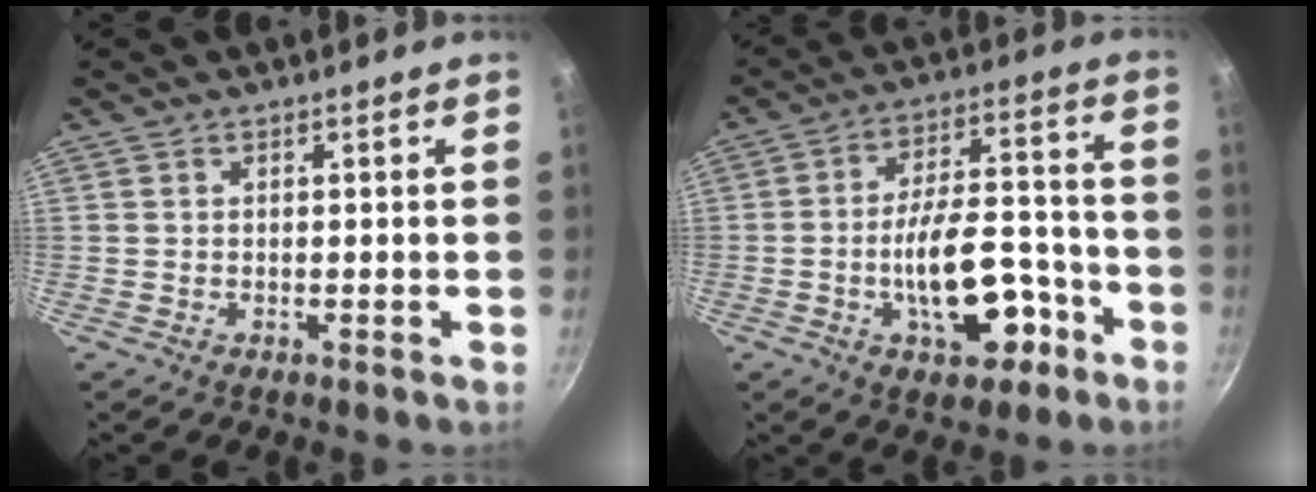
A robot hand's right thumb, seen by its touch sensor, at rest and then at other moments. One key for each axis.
{"total": 14.9, "fx": -5.4, "fy": 7.5, "fz": 11.7, "tx": -0.163, "ty": 0.051, "tz": -0.081}